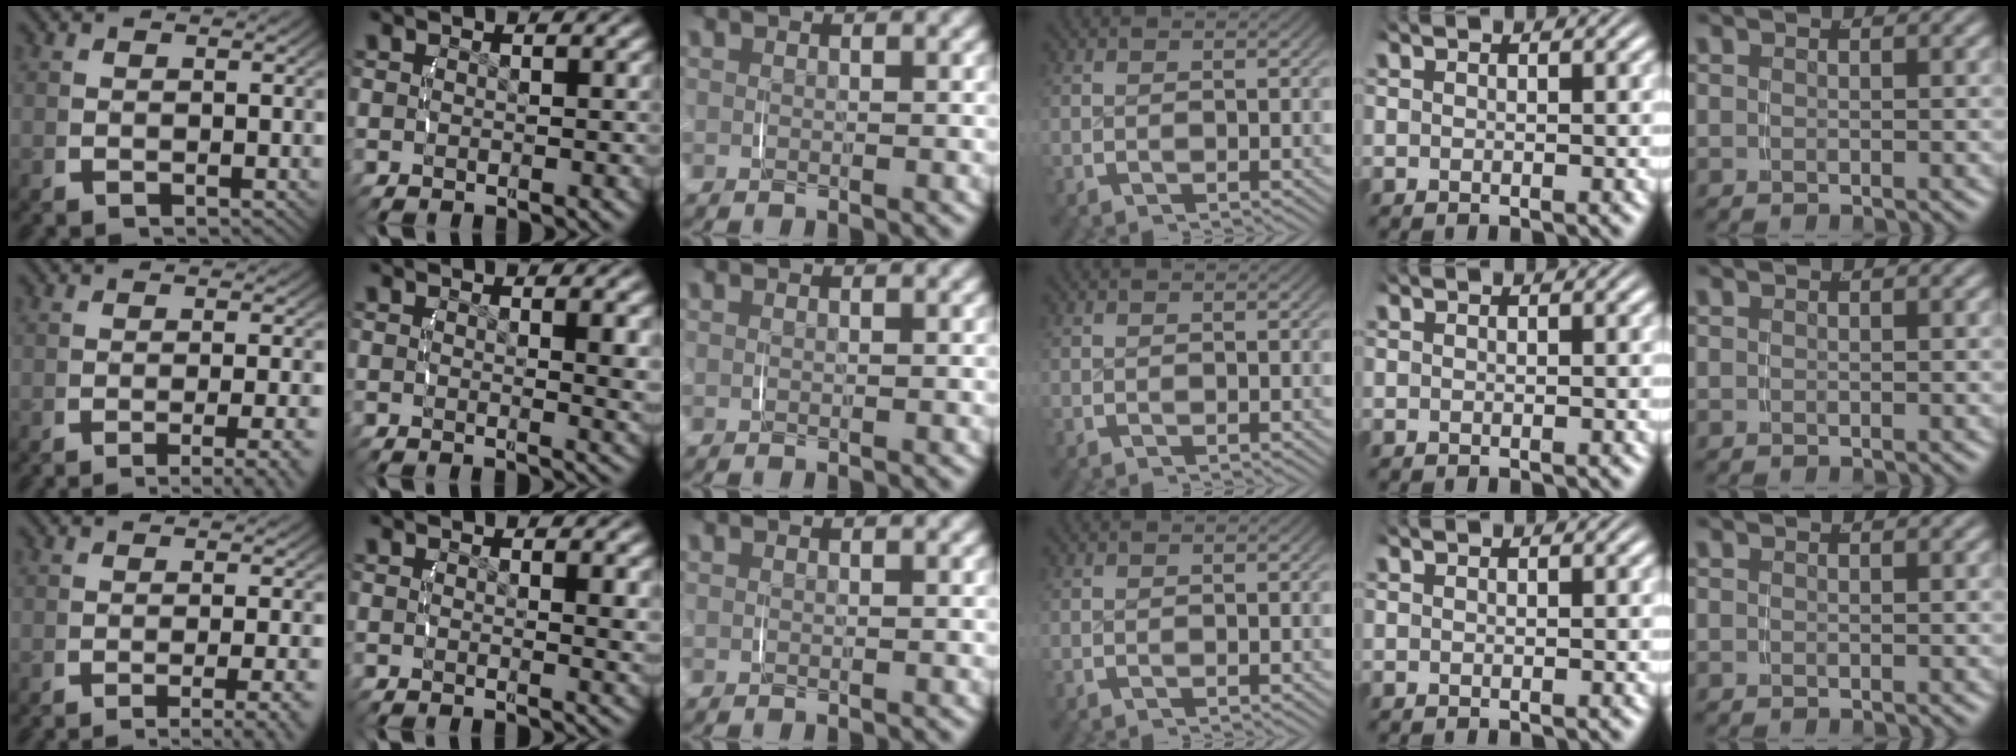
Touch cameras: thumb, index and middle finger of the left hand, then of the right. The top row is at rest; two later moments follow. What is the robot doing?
{"motion": "lift_and_place", "object": "glasses case"}